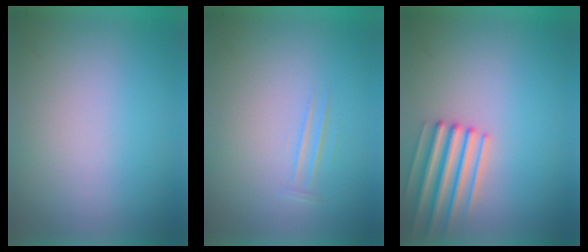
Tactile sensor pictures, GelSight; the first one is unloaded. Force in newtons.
{"total": 1.1}
{"total": 3.1}